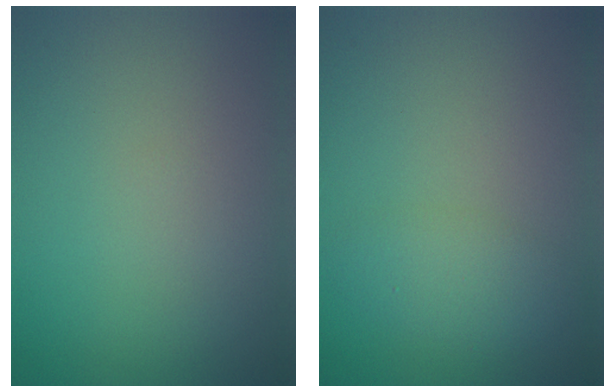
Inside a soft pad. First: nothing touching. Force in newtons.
{"total": 2.2, "press": 2.2, "slide": 0.1}